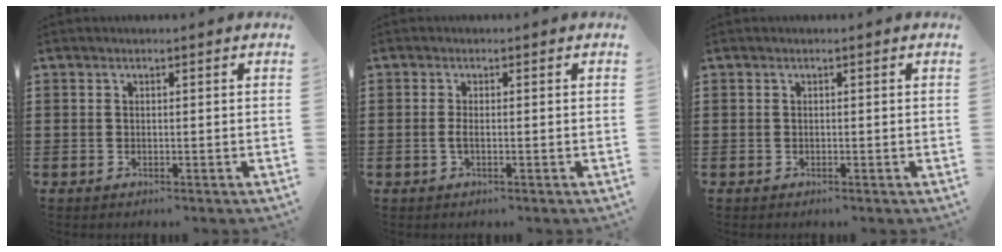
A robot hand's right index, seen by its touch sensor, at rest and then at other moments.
{"total": 1.5, "force": [-0.4, 0.2, 1.4], "torque": [-0.036, -0.003, -0.010]}
{"total": 0.0}